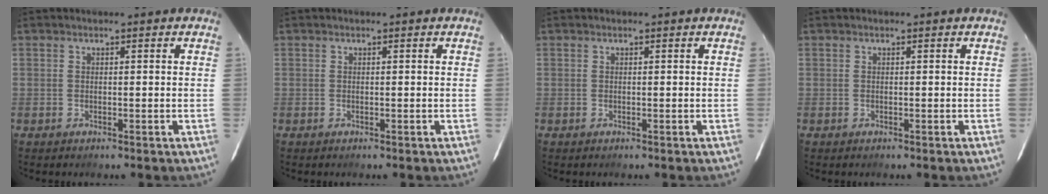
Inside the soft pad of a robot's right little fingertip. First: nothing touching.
{"total": 0.0}
{"total": 0.0}
{"total": 0.0}